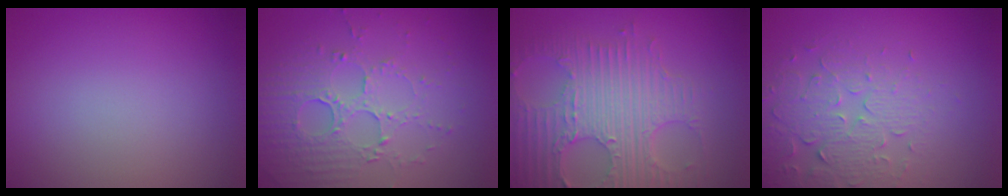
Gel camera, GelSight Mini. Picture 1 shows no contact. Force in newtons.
{"total": 5.3, "press": 3.7, "slide": 3.9}
{"total": 8.6, "press": 6.0, "slide": 6.1}
{"total": 3.8, "press": 3.5, "slide": 1.5}